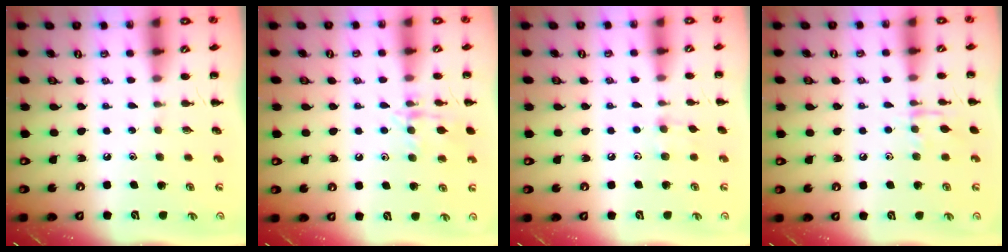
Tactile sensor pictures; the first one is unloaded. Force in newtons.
{"total": 11.2, "press": 11.1, "slide": 0.7}
{"total": 4.8, "press": 4.6, "slide": 1.3}
{"total": 7.8, "press": 7.8, "slide": 0.9}